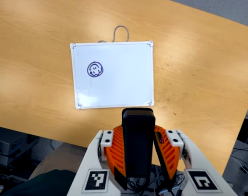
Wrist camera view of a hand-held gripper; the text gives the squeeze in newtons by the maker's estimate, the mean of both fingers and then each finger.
{"total": 5.6, "left": 4.7, "right": 6.5}